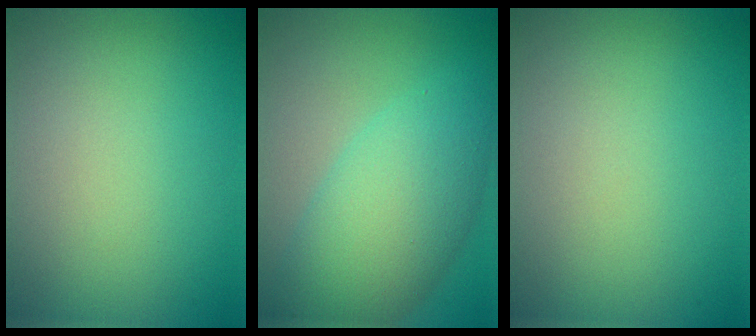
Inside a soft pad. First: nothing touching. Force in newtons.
{"total": 7.2, "press": 7.2, "slide": 0.2}
{"total": 0.0}